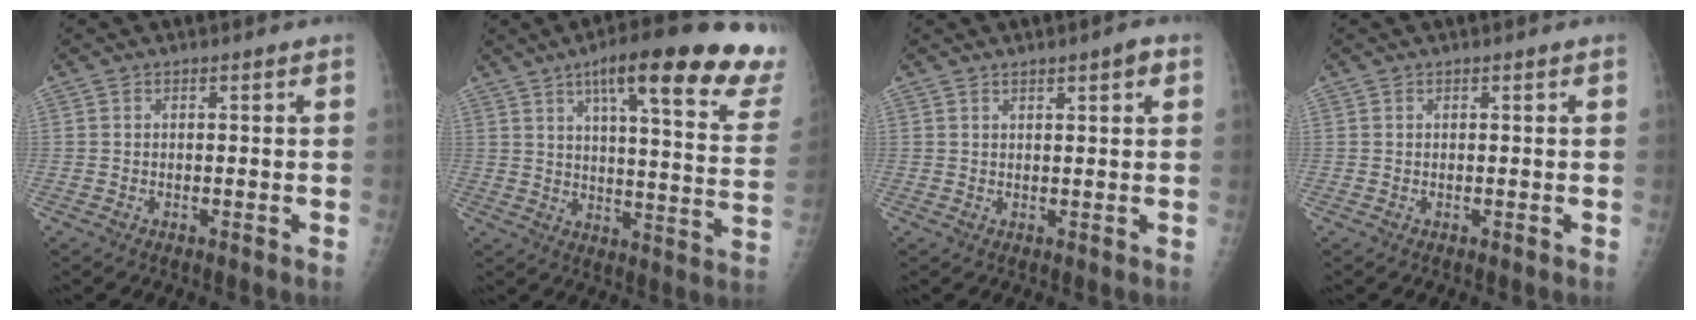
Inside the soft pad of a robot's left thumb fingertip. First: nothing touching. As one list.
[{"total": 25.8, "force": [17.5, 4.4, 18.5], "torque": [-0.228, -0.069, 0.219]}, {"total": 2.7, "force": [1.5, 0.6, 2.2], "torque": [-0.026, -0.004, 0.020]}, {"total": 0.0}]